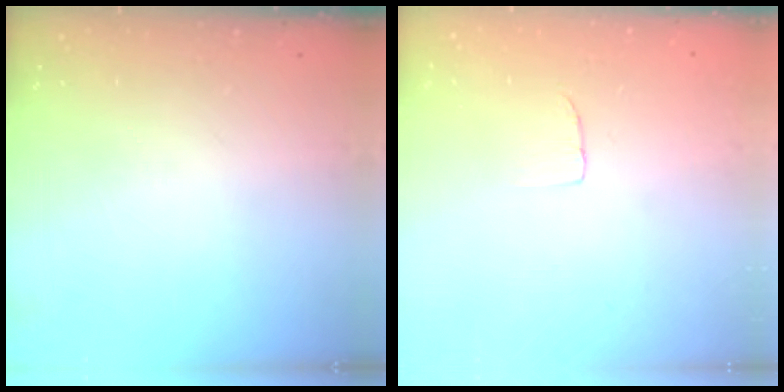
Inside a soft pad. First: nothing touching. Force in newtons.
{"total": 2.7, "press": 2.7, "slide": 0.2}